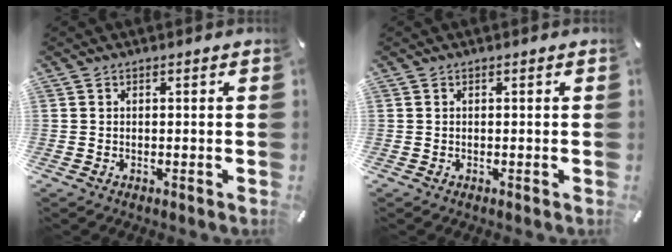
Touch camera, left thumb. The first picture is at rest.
{"total": 0.0}